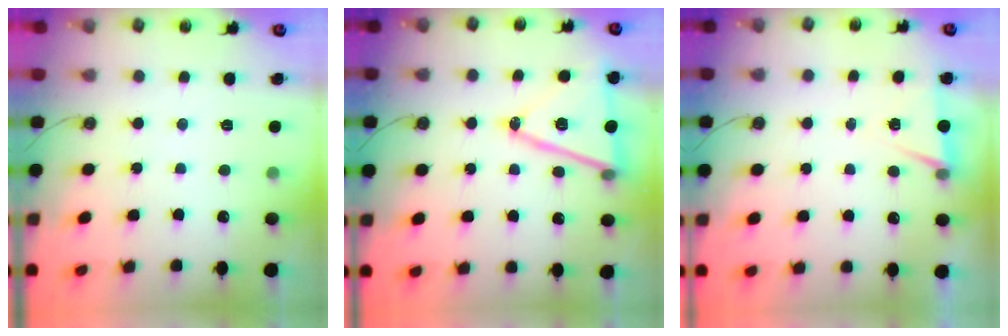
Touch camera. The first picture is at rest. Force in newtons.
{"total": 15.8, "press": 15.4, "slide": 3.7}
{"total": 5.0, "press": 2.5, "slide": 4.4}